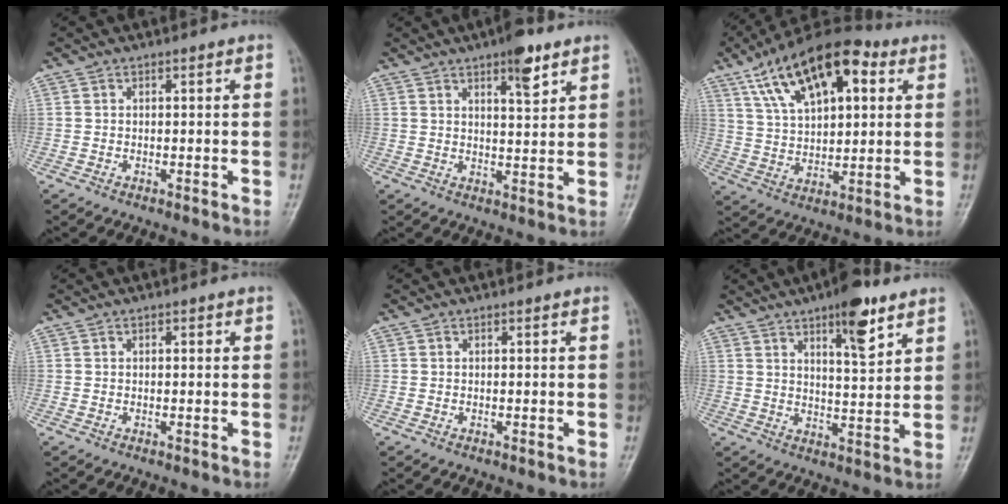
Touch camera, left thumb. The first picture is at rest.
{"total": 6.4, "force": [4.0, 1.8, 4.6], "torque": [-0.057, -0.022, 0.057]}
{"total": 19.6, "force": [8.6, 9.5, 14.8], "torque": [-0.220, -0.004, 0.146]}
{"total": 0.5, "force": [0.2, 0.3, 0.4], "torque": [-0.003, 0.001, 0.002]}
{"total": 0.0}
{"total": 9.6, "force": [5.8, 2.8, 7.1], "torque": [-0.093, -0.035, 0.089]}